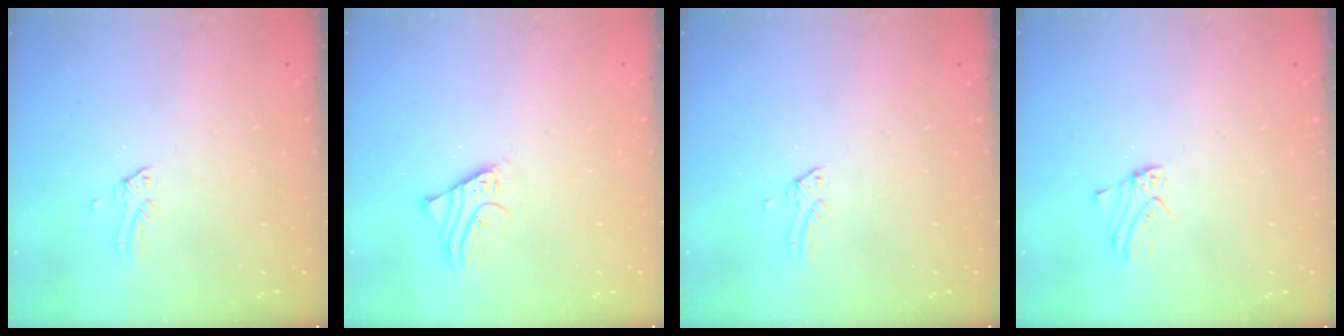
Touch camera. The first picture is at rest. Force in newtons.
{"total": 2.6, "press": 2.6, "slide": 0.1}
{"total": 0.0}
{"total": 0.0}